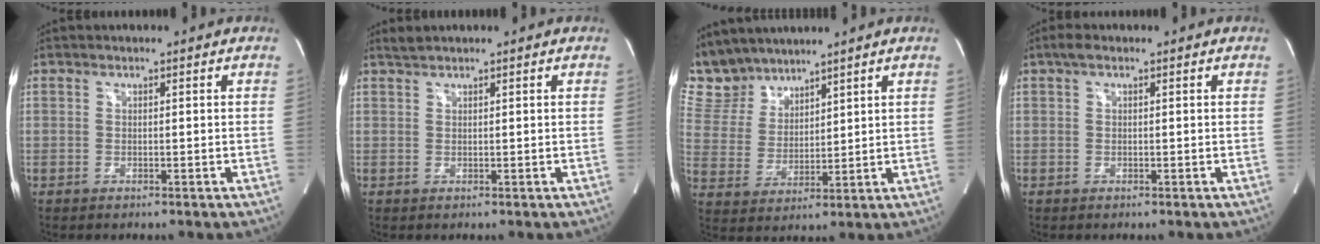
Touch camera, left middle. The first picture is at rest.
{"total": 1.1, "force": [1.0, -0.2, 0.3], "torque": [-0.010, 0.007, 0.027]}
{"total": 9.1, "force": [8.4, 3.2, 1.0], "torque": [-0.038, 0.014, 0.186]}
{"total": 1.5, "force": [0.8, 0.5, 1.1], "torque": [-0.023, 0.015, 0.014]}